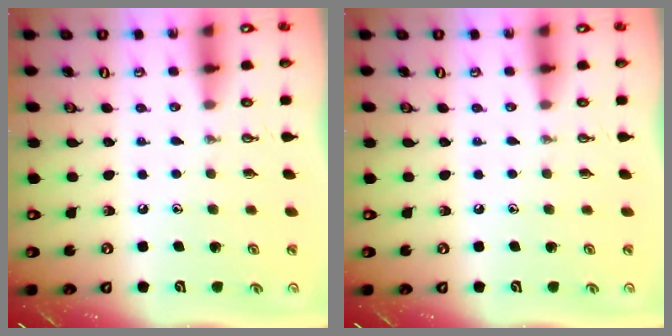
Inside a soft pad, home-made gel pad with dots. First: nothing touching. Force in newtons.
{"total": 0.0}